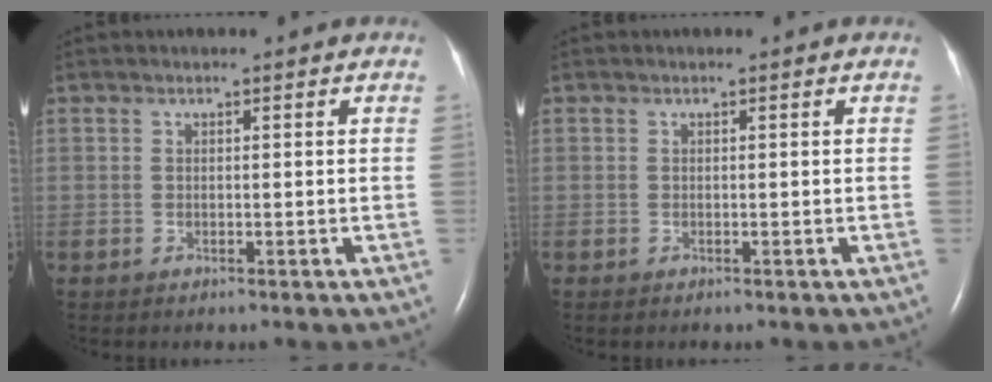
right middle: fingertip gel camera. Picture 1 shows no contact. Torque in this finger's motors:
{"motor_torque": [-0.28, -0.02, -0.05, 0.00]}